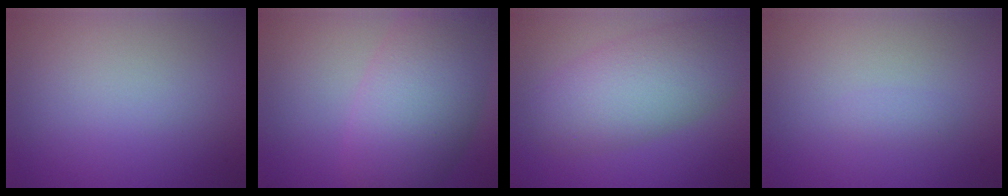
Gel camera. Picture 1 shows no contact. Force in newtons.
{"total": 9.0, "press": 9.0, "slide": 0.5}
{"total": 6.7, "press": 6.7, "slide": 0.5}
{"total": 0.8, "press": 0.8, "slide": 0.0}